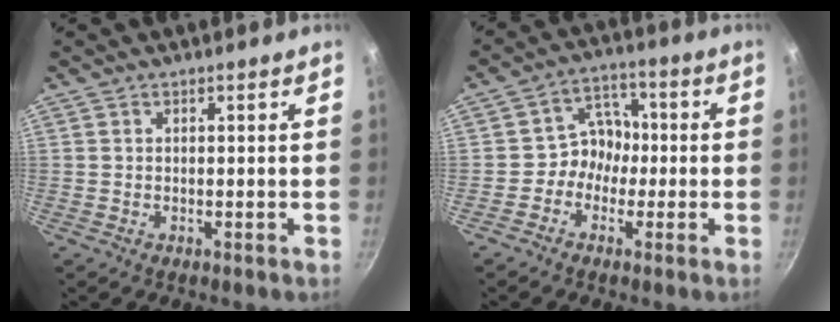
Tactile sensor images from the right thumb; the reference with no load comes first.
{"total": 6.4, "force": [-1.3, 5.5, 2.9], "torque": [0.001, 0.025, -0.033]}